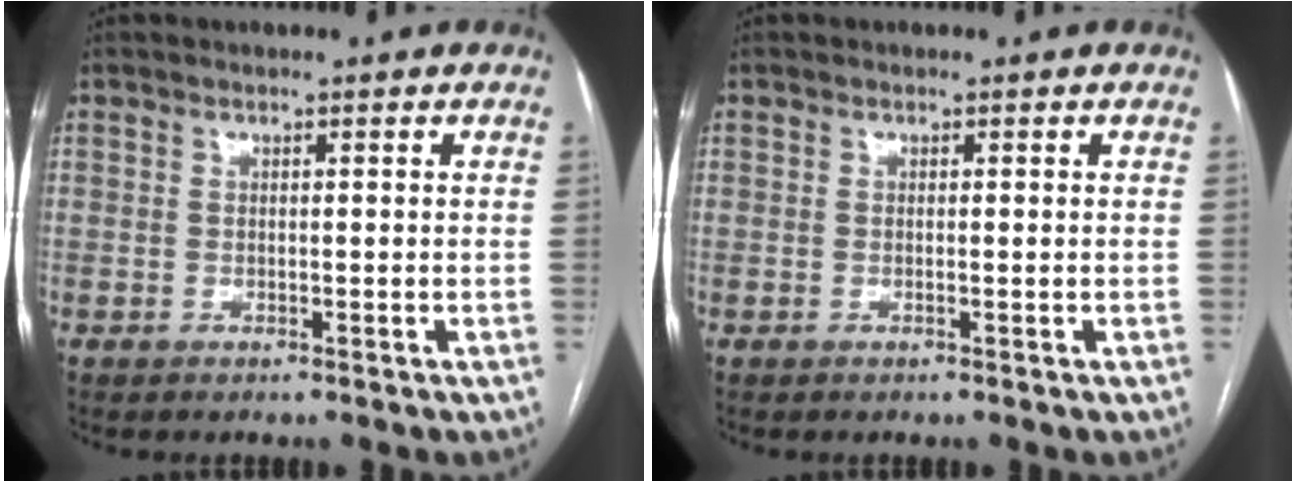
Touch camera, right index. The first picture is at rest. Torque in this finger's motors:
{"motor_torque": [0.01, -0.01, 0.00, 0.00]}